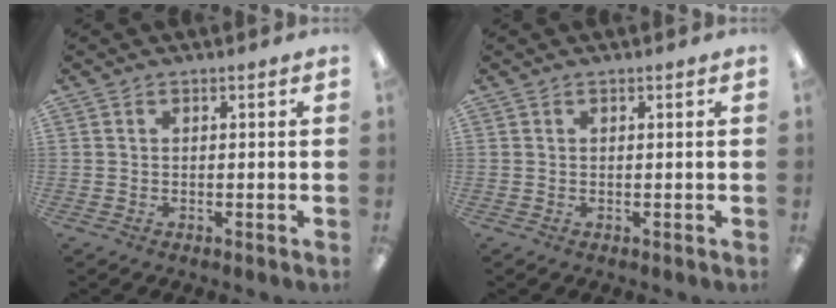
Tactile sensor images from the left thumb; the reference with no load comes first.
{"total": 0.0}